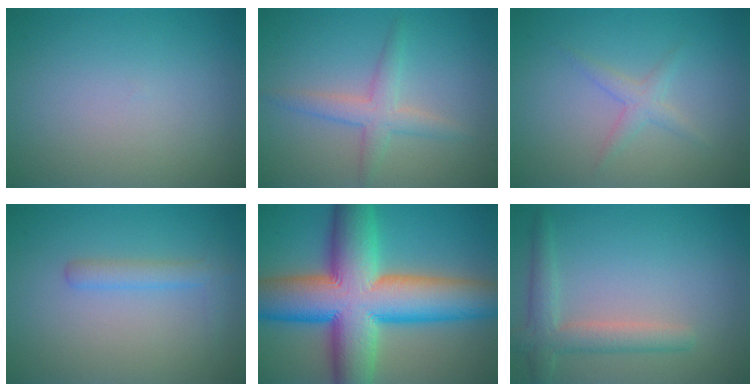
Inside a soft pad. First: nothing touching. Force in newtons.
{"total": 2.7, "press": 2.7, "slide": 0.1}
{"total": 1.6, "press": 1.6, "slide": 0.1}
{"total": 1.9, "press": 1.9, "slide": 0.2}
{"total": 16.5, "press": 16.5, "slide": 0.4}
{"total": 3.3, "press": 3.3, "slide": 0.3}